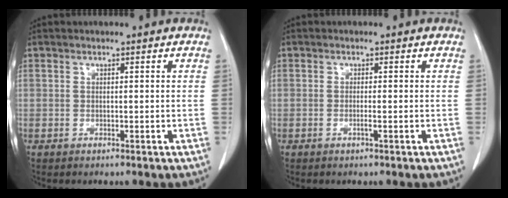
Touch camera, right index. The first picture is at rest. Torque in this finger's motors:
{"motor_torque": [-0.06, 0.02, -0.02, -0.01]}